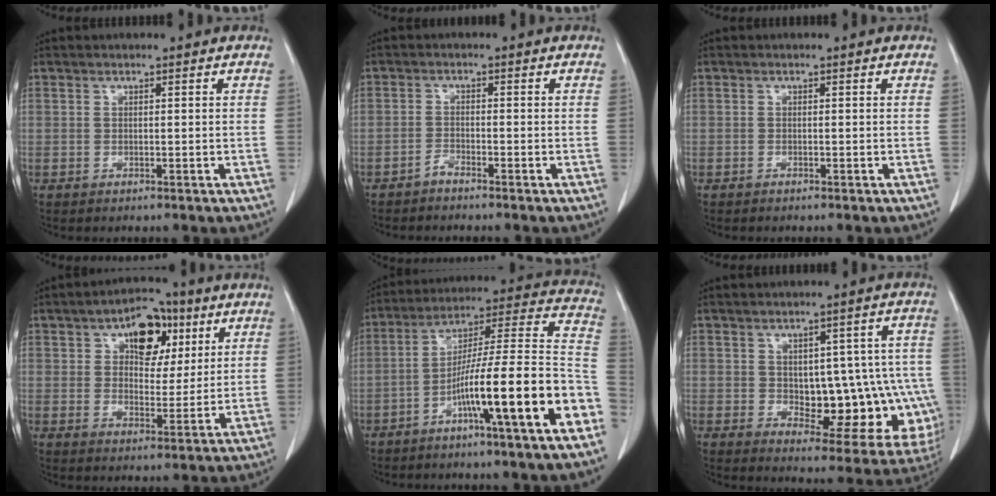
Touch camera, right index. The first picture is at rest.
{"total": 1.5, "force": [-1.4, 0.0, 0.4], "torque": [-0.007, 0.001, -0.028]}
{"total": 0.0}
{"total": 9.8, "force": [4.4, 5.7, 6.8], "torque": [-0.094, 0.025, 0.069]}
{"total": 19.0, "force": [-8.2, -0.2, 17.1], "torque": [-0.238, 0.013, -0.136]}
{"total": 15.8, "force": [-1.8, 8.0, 13.5], "torque": [-0.133, 0.025, 0.003]}